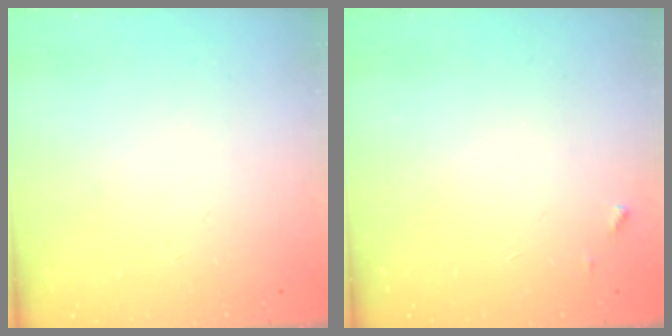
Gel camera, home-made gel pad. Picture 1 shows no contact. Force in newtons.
{"total": 3.6, "press": 3.6, "slide": 0.2}